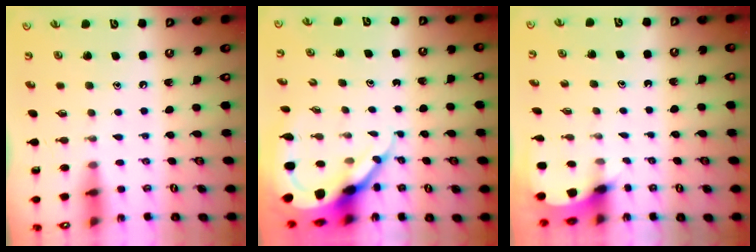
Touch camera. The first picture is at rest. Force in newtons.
{"total": 9.7, "press": 9.7, "slide": 1.0}
{"total": 2.5, "press": 2.5, "slide": 0.1}